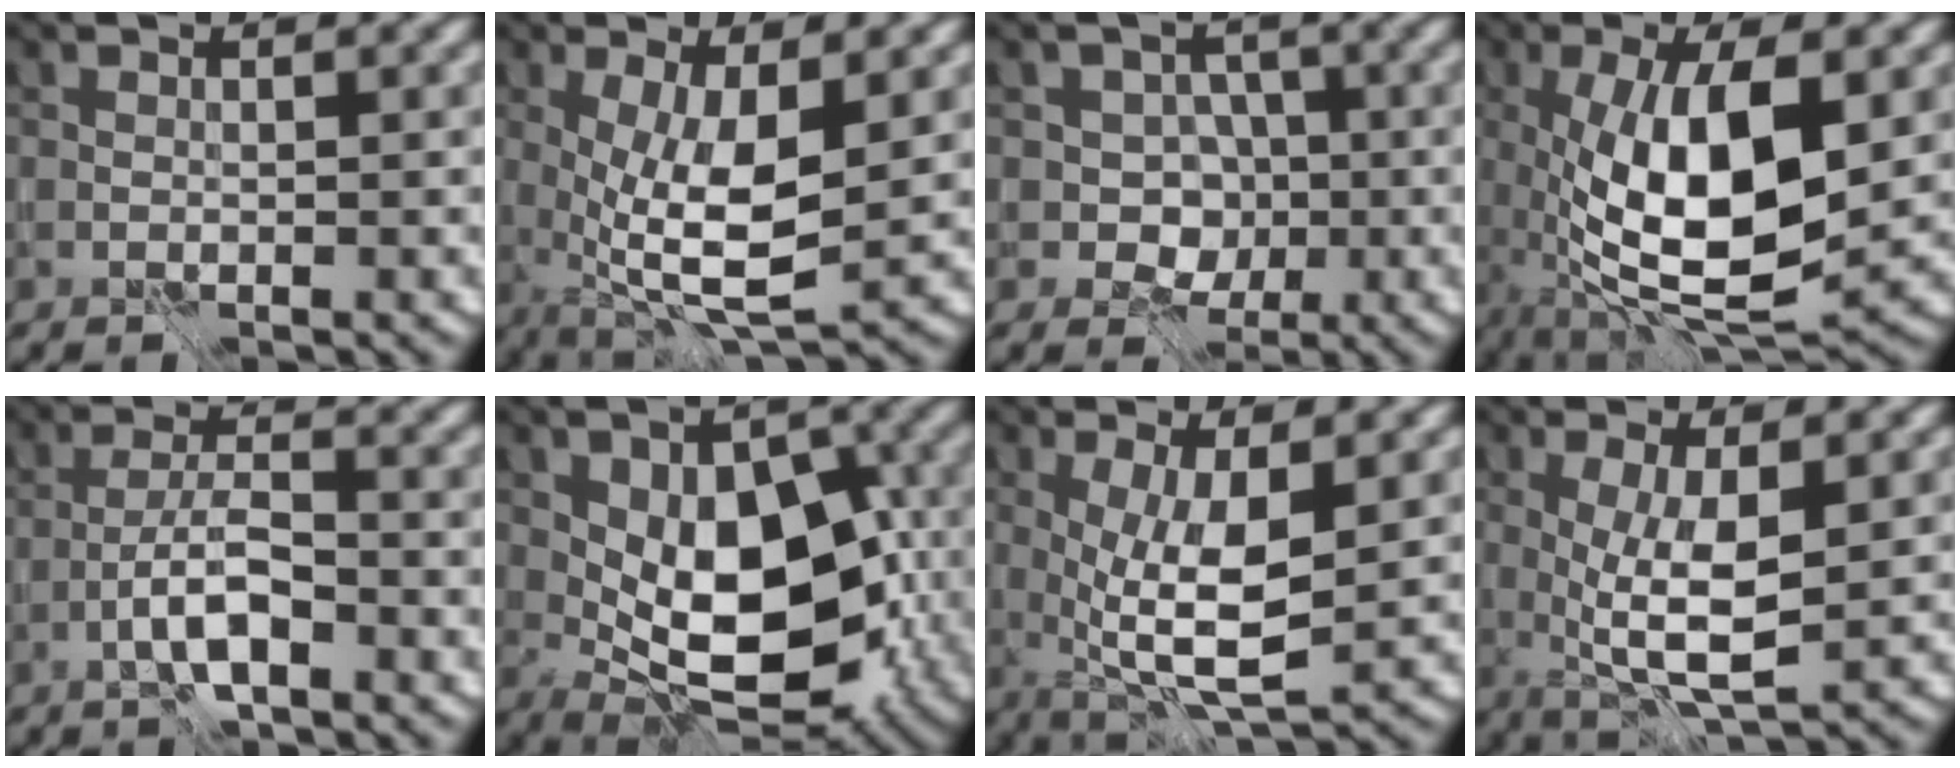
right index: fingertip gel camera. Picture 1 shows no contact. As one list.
[{"total": 7.7, "force": [-0.2, 2.6, 7.2], "torque": [-0.136, -0.013, 0.001]}, {"total": 5.3, "force": [-0.9, 4.8, 2.2], "torque": [-0.003, 0.014, -0.043]}, {"total": 11.0, "force": [-1.1, 3.8, 10.3], "torque": [-0.192, -0.008, -0.020]}, {"total": 3.7, "force": [-2.2, 0.8, 2.9], "torque": [-0.053, 0.008, -0.045]}, {"total": 10.4, "force": [-1.0, 6.0, 8.5], "torque": [-0.116, -0.003, -0.016]}, {"total": 6.6, "force": [0.0, 2.2, 6.2], "torque": [-0.119, -0.013, 0.004]}, {"total": 5.7, "force": [0.0, 1.7, 5.5], "torque": [-0.105, -0.011, 0.003]}]